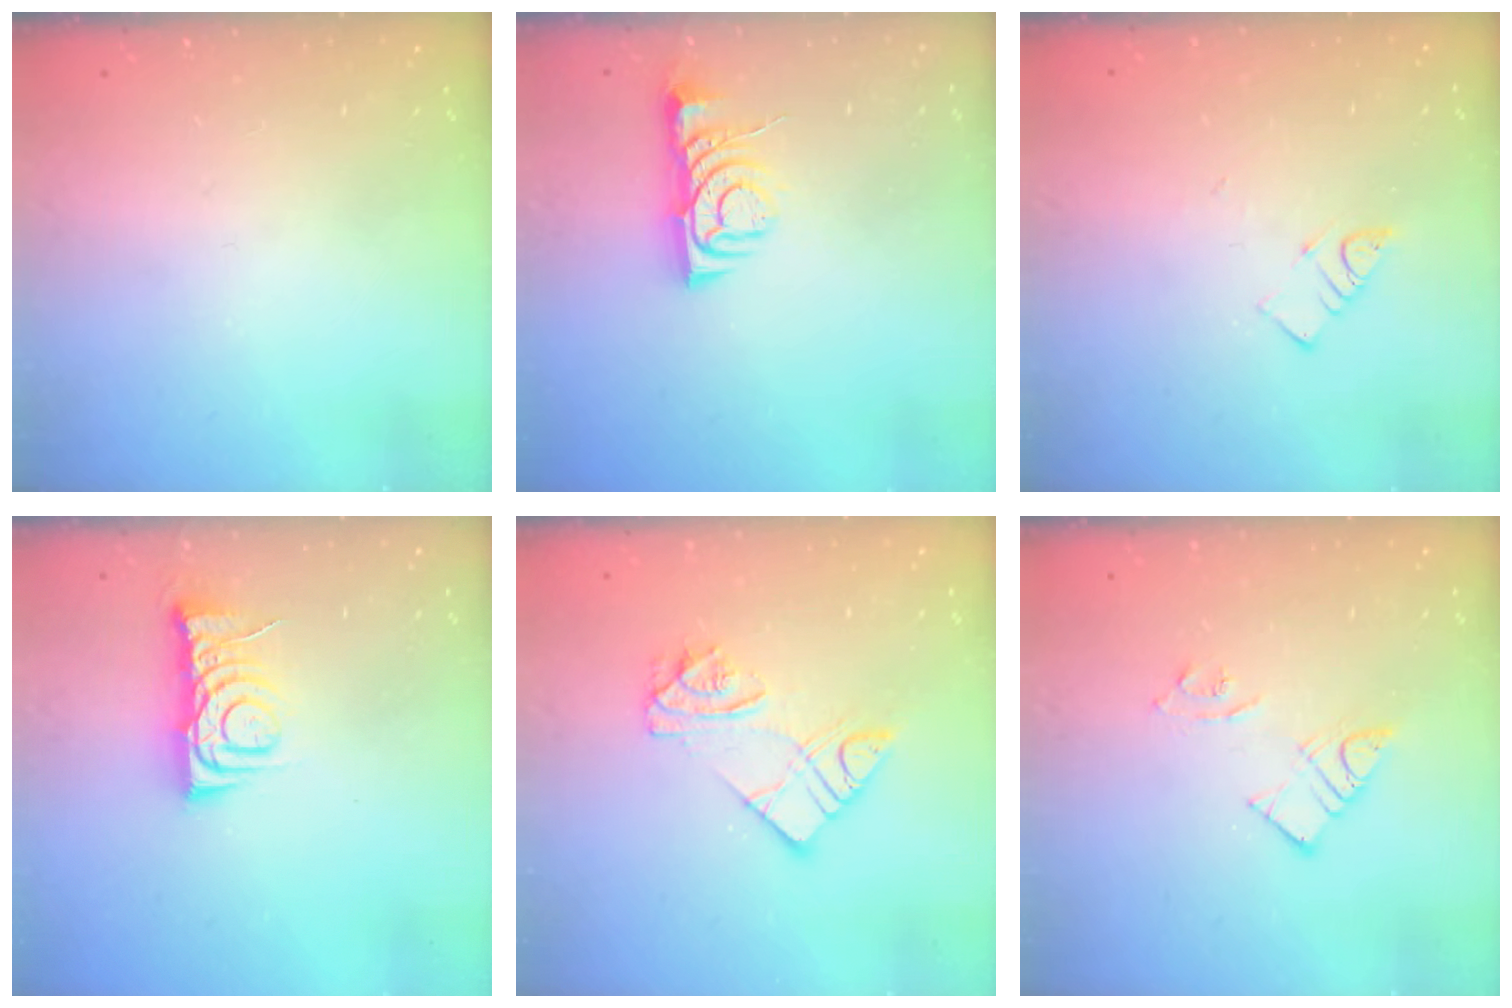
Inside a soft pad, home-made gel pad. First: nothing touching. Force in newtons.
{"total": 5.5, "press": 5.4, "slide": 0.7}
{"total": 3.9, "press": 3.9, "slide": 0.5}
{"total": 6.8, "press": 6.8, "slide": 0.6}
{"total": 10.9, "press": 10.8, "slide": 0.9}
{"total": 7.1, "press": 7.1, "slide": 0.6}